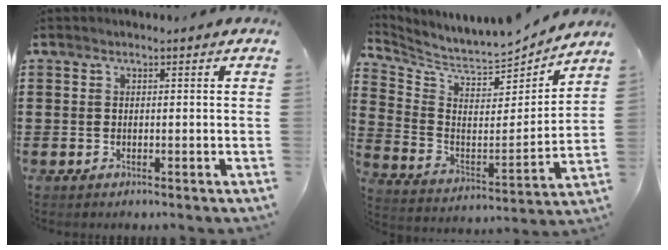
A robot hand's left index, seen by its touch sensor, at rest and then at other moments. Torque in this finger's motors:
{"motor_torque": [1.15, -0.99, 0.22, 0.04]}